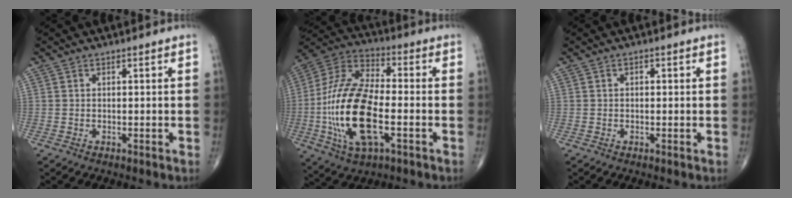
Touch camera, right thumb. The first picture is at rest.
{"total": 21.6, "force": [-4.2, 9.8, 18.8], "torque": [-0.387, 0.018, -0.073]}
{"total": 0.9, "force": [0.2, 0.6, 0.7], "torque": [-0.007, 0.002, 0.001]}